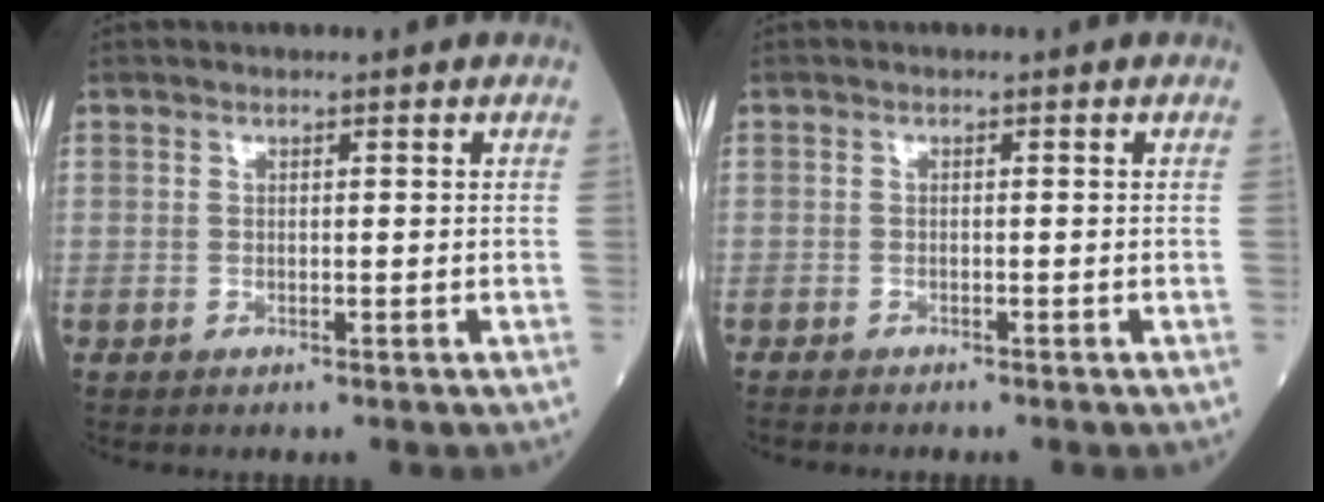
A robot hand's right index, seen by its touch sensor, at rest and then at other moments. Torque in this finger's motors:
{"motor_torque": [0.07, -0.21, 0.03, -0.02]}